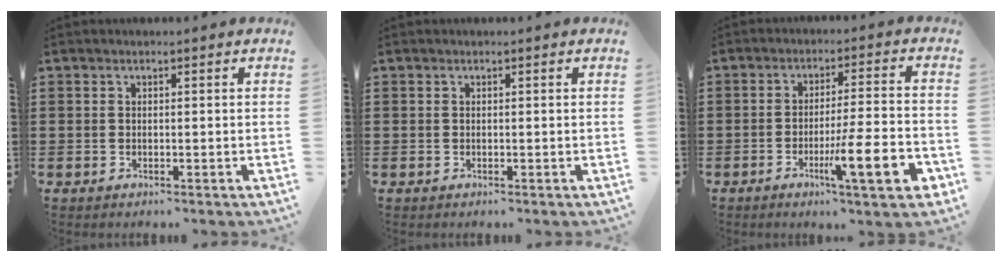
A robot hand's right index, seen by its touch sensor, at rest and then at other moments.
{"total": 0.0}
{"total": 10.5, "force": [-4.2, 1.4, 9.6], "torque": [-0.154, -0.005, -0.072]}